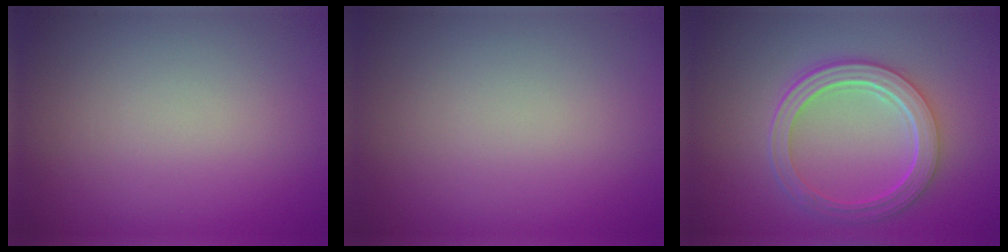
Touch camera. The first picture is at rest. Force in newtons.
{"total": 0.0}
{"total": 5.7, "press": 4.3, "slide": 3.7}